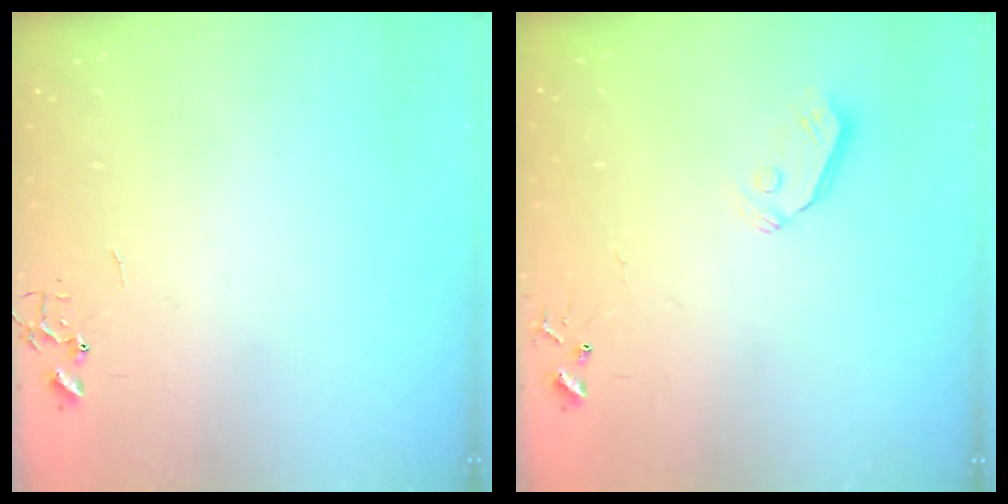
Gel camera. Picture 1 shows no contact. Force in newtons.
{"total": 5.8, "press": 5.8, "slide": 0.5}